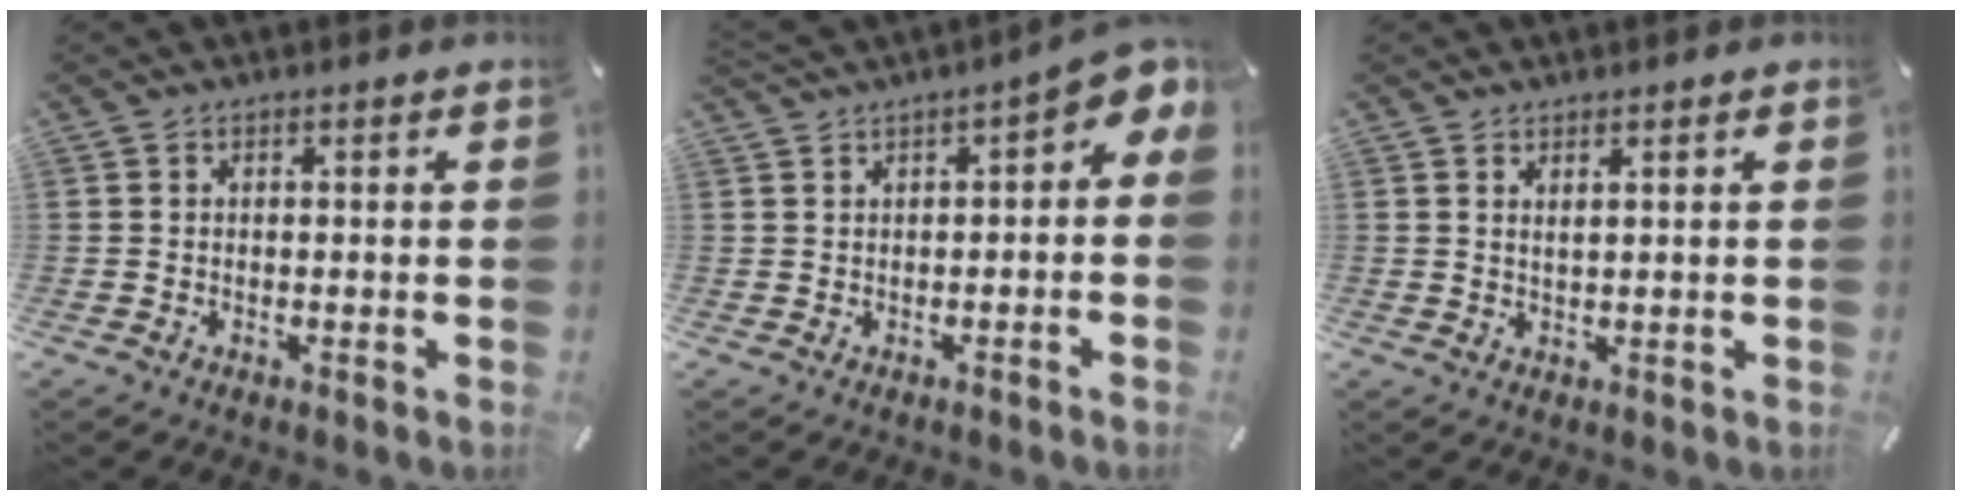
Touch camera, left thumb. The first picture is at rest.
{"total": 4.7, "force": [1.6, 2.4, 3.7], "torque": [-0.048, -0.012, 0.025]}
{"total": 1.3, "force": [1.0, 0.1, 0.9], "torque": [-0.018, -0.001, 0.018]}